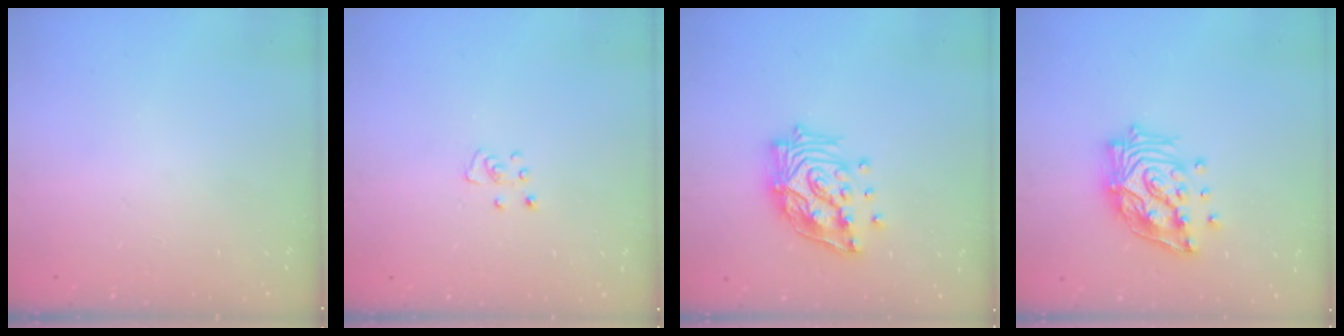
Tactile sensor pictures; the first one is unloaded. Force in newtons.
{"total": 3.8, "press": 3.8, "slide": 0.3}
{"total": 15.2, "press": 15.1, "slide": 1.7}
{"total": 15.2, "press": 15.1, "slide": 1.7}